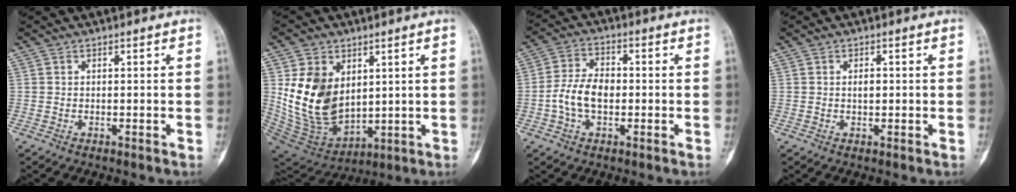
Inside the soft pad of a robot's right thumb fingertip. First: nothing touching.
{"total": 16.4, "force": [3.3, 11.5, 11.2], "torque": [-0.179, -0.028, 0.091]}
{"total": 8.0, "force": [-1.2, 5.0, 6.1], "torque": [-0.120, 0.021, -0.028]}
{"total": 1.7, "force": [0.1, 1.0, 1.4], "torque": [-0.022, 0.001, 0.002]}